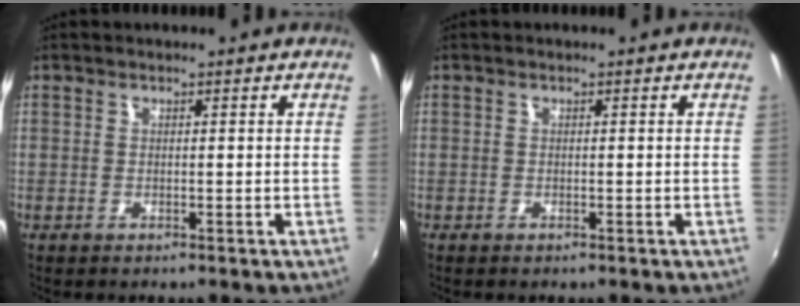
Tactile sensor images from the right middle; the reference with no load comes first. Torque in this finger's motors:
{"motor_torque": [-0.44, -0.51, -0.11, -0.03]}